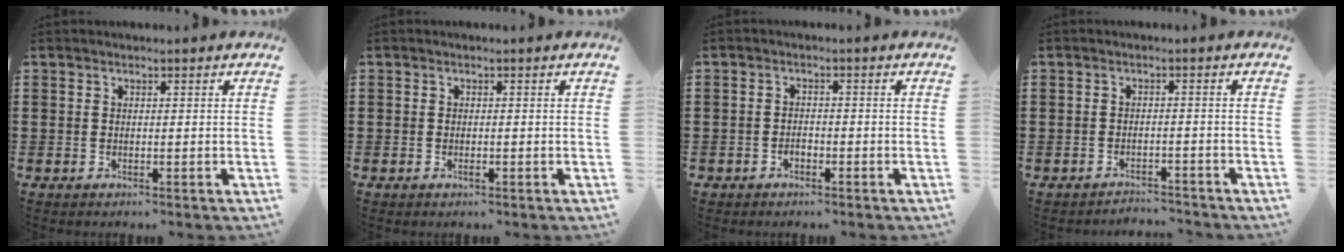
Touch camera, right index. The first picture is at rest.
{"total": 0.6, "force": [-0.3, 0.2, 0.5], "torque": [-0.010, -0.006, -0.003]}
{"total": 1.2, "force": [-0.9, 0.7, 0.4], "torque": [-0.011, -0.001, -0.019]}
{"total": 2.3, "force": [-2.3, 0.2, -0.1], "torque": [-0.006, 0.001, -0.051]}